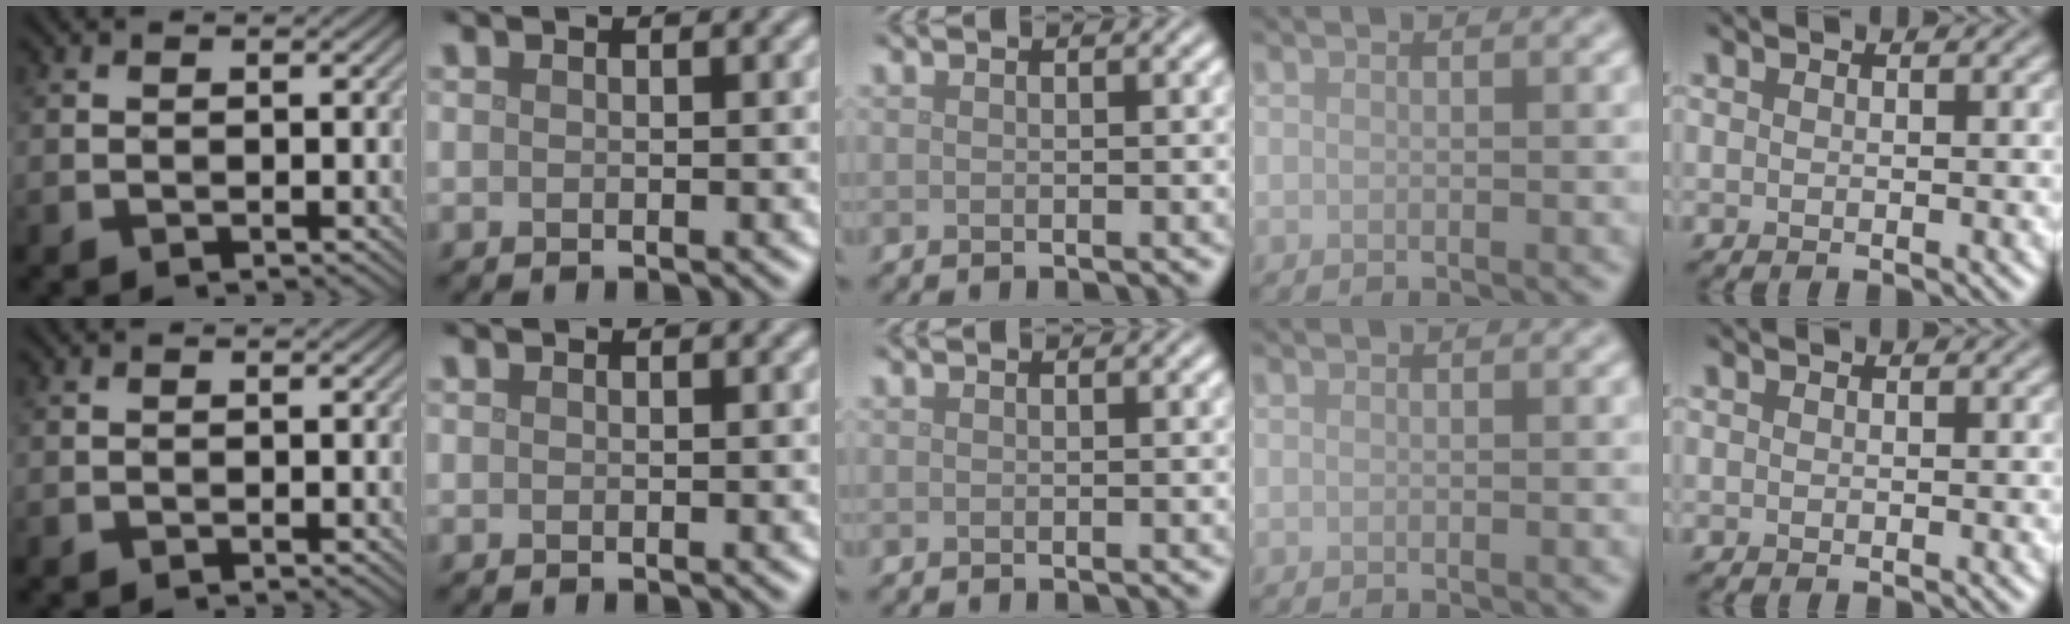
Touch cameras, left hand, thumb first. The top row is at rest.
{}